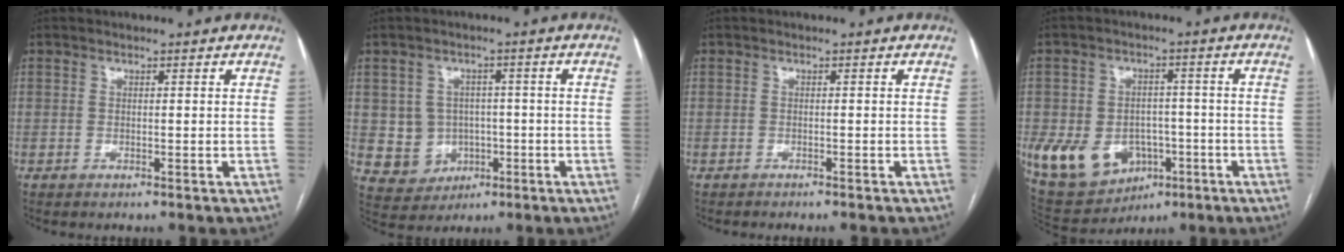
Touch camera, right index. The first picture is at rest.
{"total": 6.4, "force": [-0.5, 6.2, 1.4], "torque": [-0.025, 0.017, 0.006]}
{"total": 2.8, "force": [-2.6, 0.2, 1.1], "torque": [-0.016, -0.002, -0.032]}
{"total": 12.4, "force": [-3.9, 9.3, 7.3], "torque": [-0.136, 0.015, -0.045]}